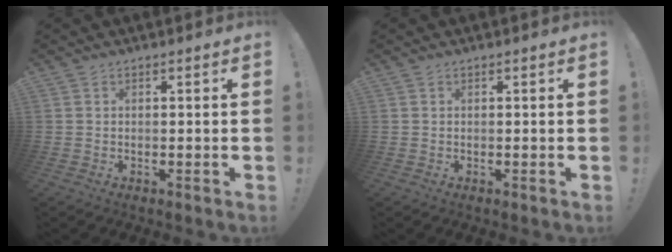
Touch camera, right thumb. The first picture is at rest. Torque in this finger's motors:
{"motor_torque": [-0.13, -0.06, 0.05, -0.05, 0.01]}